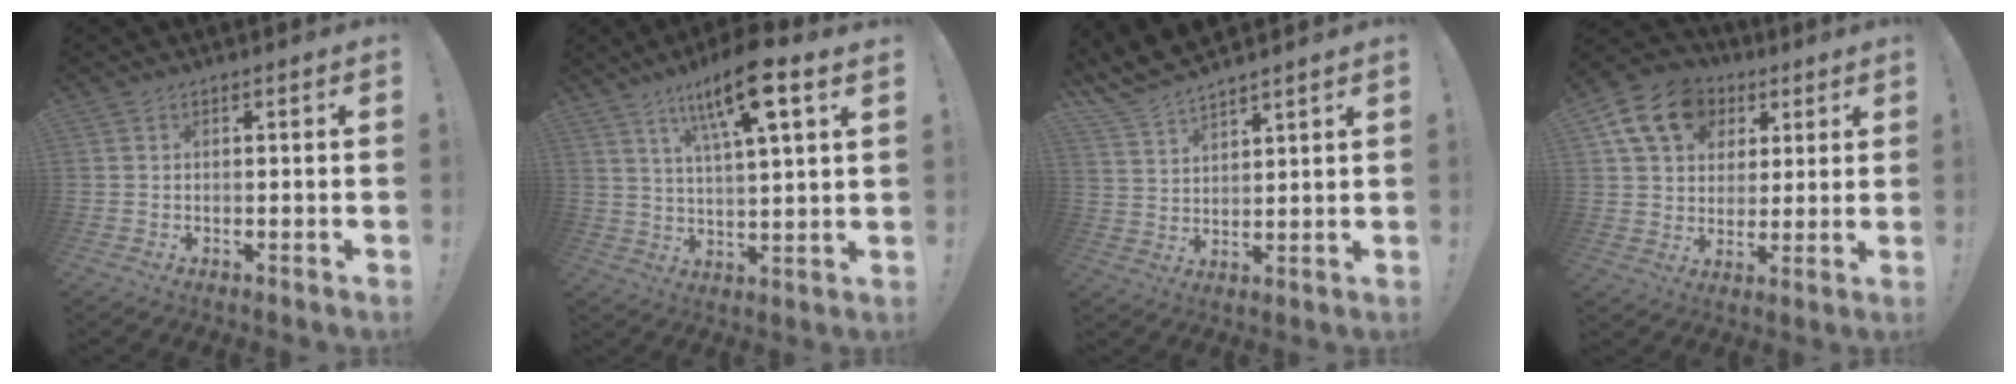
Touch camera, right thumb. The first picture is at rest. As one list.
[{"total": 13.8, "force": [7.6, 2.4, 11.3], "torque": [-0.188, -0.031, 0.116]}, {"total": 7.4, "force": [7.0, 1.6, 1.7], "torque": [-0.052, -0.054, 0.134]}, {"total": 15.6, "force": [6.5, 12.1, 7.3], "torque": [-0.109, -0.022, 0.127]}]